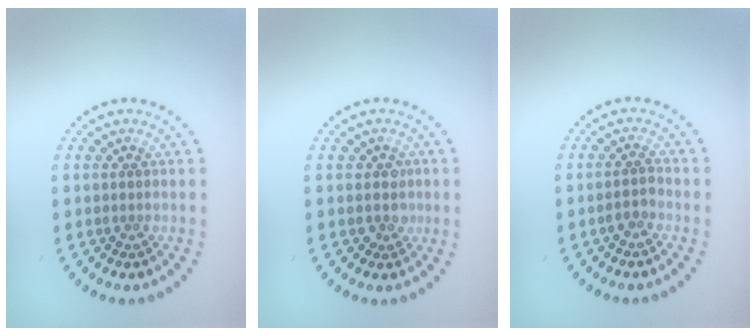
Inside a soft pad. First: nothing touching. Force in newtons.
{"total": 1.7, "press": 1.5, "slide": 0.8}
{"total": 1.4, "press": 1.2, "slide": 0.7}